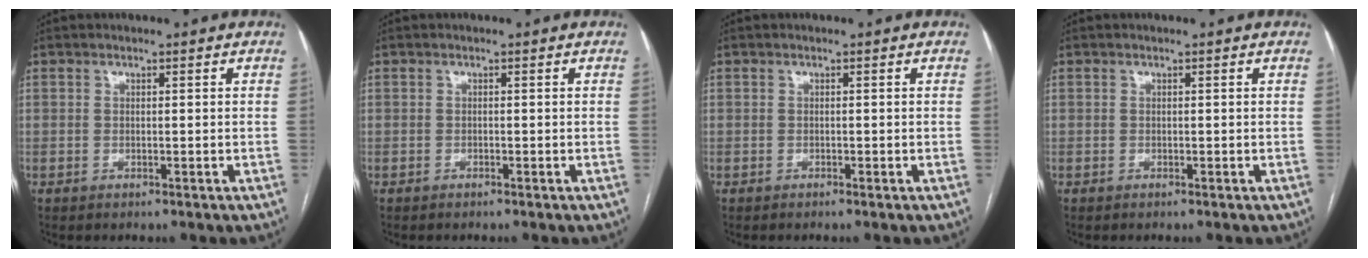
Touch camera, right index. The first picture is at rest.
{"total": 0.0}
{"total": 0.0}
{"total": 0.0}